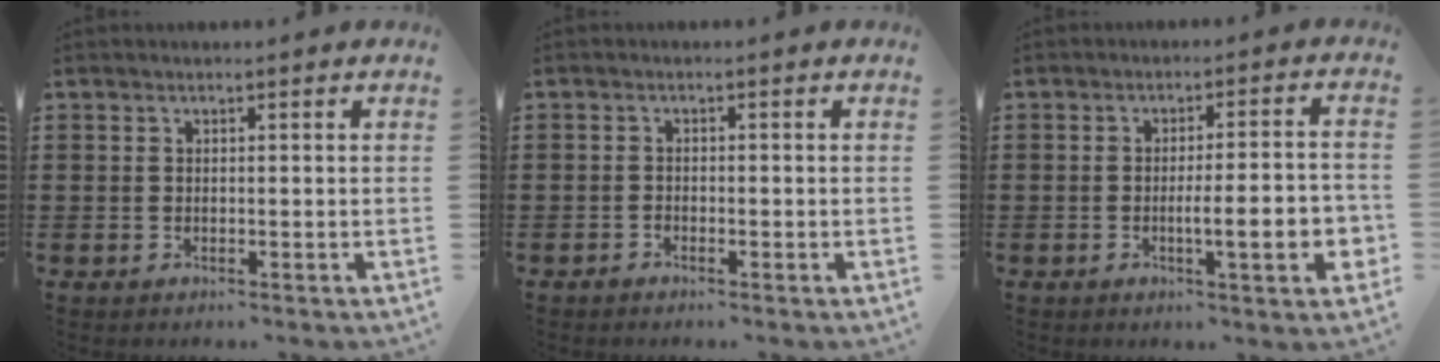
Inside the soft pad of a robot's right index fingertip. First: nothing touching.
{"total": 0.7, "force": [-0.6, 0.3, 0.2], "torque": [-0.008, -0.003, -0.010]}
{"total": 7.6, "force": [-2.0, 1.2, 7.2], "torque": [-0.100, -0.010, -0.036]}